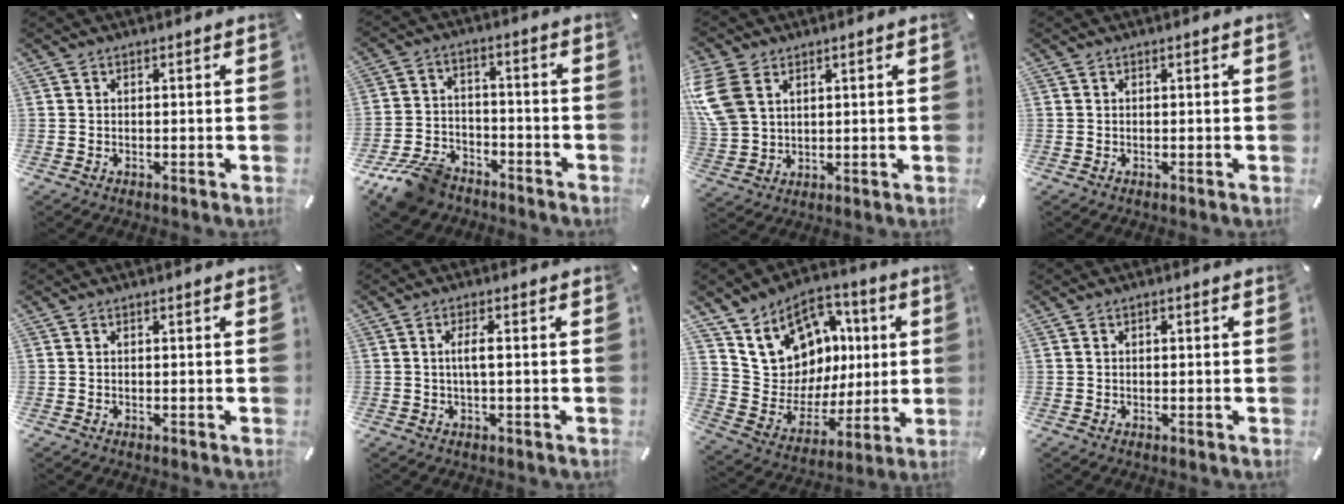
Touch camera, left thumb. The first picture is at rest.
{"total": 11.4, "force": [-8.4, 6.3, 4.4], "torque": [-0.080, 0.055, -0.154]}
{"total": 9.6, "force": [3.9, 7.2, 5.0], "torque": [-0.139, -0.002, 0.076]}
{"total": 0.0}
{"total": 0.0}
{"total": 3.8, "force": [0.1, 0.7, 3.7], "torque": [-0.070, 0.000, -0.001]}
{"total": 13.6, "force": [6.2, 11.5, 3.8], "torque": [-0.070, -0.055, 0.127]}
{"total": 1.0, "force": [0.1, 0.6, 0.7], "torque": [-0.015, 0.004, 0.001]}